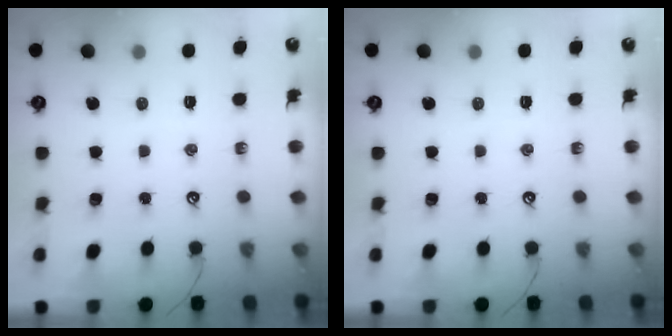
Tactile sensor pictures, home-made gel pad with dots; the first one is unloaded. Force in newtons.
{"total": 0.0}